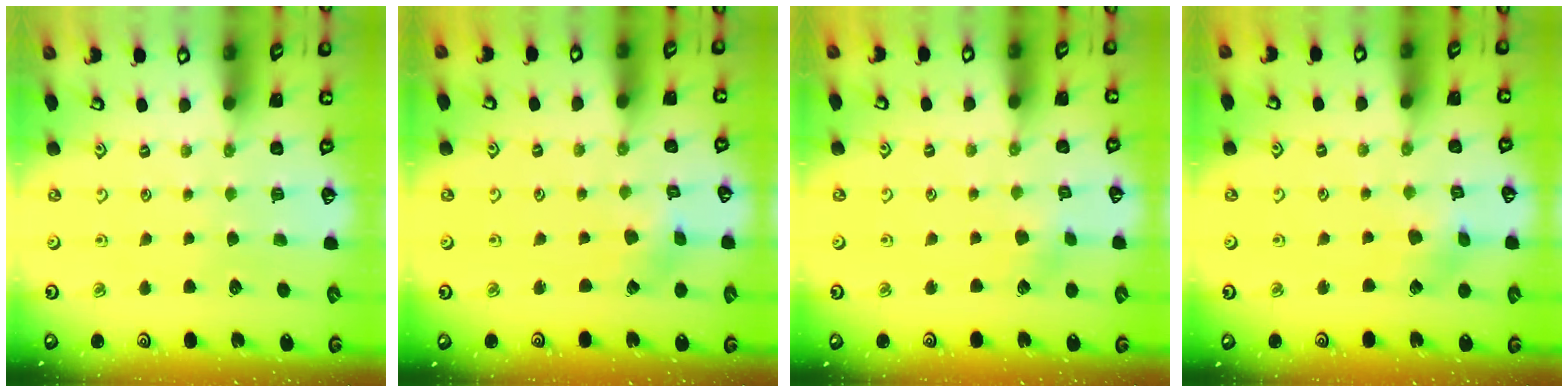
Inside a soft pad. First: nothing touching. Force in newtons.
{"total": 1.6, "press": 1.6, "slide": 0.0}
{"total": 2.3, "press": 2.2, "slide": 0.3}
{"total": 3.8, "press": 3.8, "slide": 0.4}